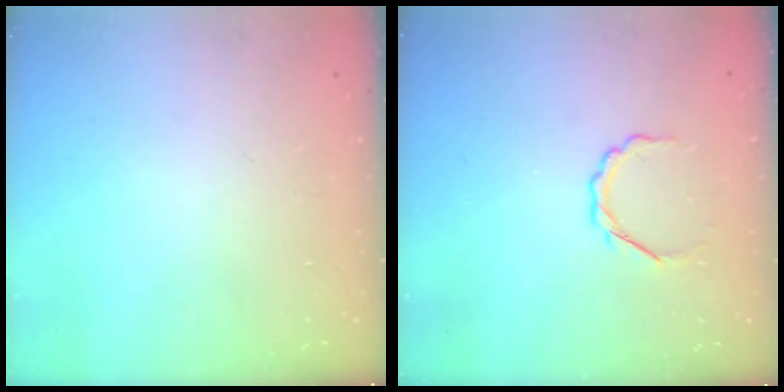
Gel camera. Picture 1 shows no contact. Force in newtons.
{"total": 3.8, "press": 3.7, "slide": 1.2}